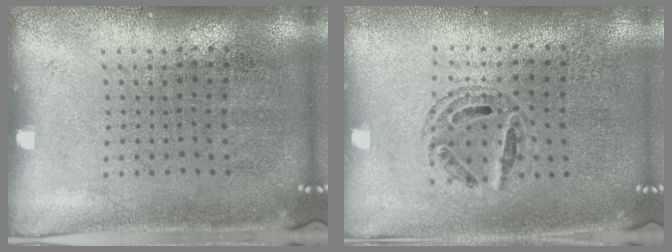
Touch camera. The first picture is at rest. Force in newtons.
{"total": 0.8, "press": 0.8, "slide": 0.2}